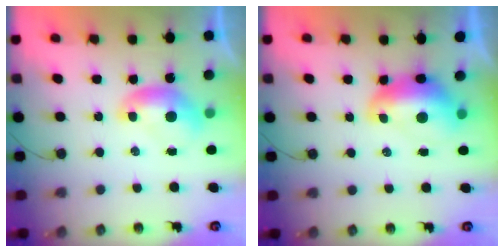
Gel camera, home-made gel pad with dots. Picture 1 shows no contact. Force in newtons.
{"total": 2.8, "press": 2.8, "slide": 0.7}